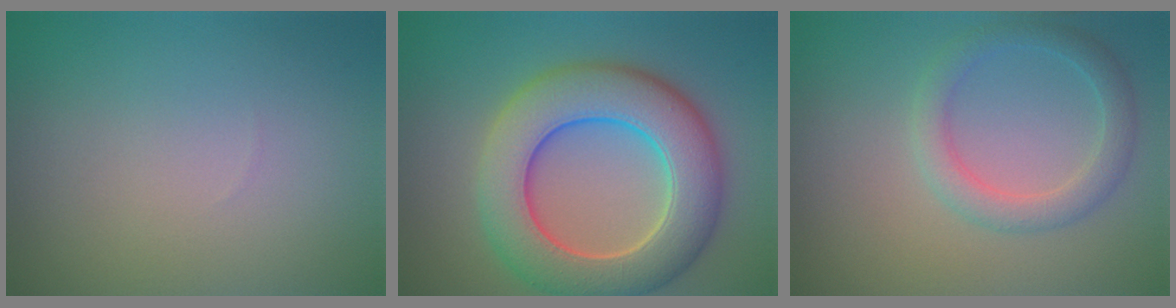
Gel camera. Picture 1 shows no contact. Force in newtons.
{"total": 9.6, "press": 9.6, "slide": 0.4}
{"total": 2.8, "press": 2.8, "slide": 0.0}